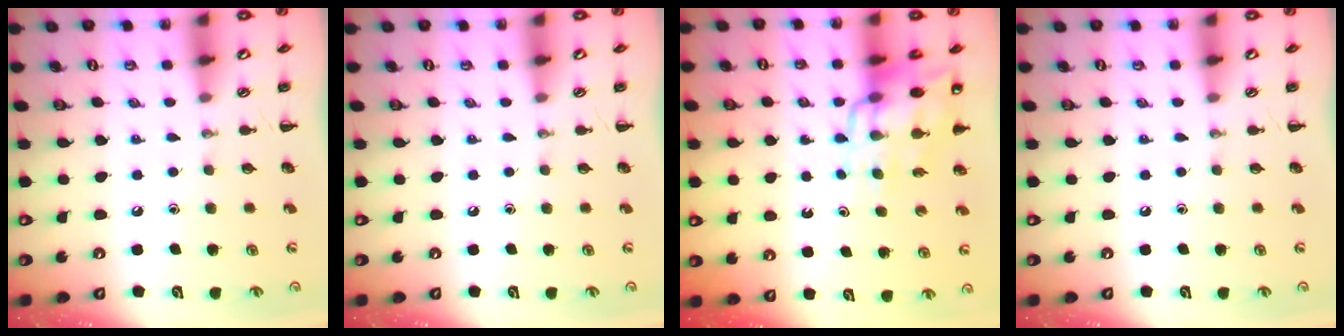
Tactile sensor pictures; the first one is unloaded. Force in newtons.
{"total": 0.0}
{"total": 13.6, "press": 13.2, "slide": 3.4}
{"total": 0.0}